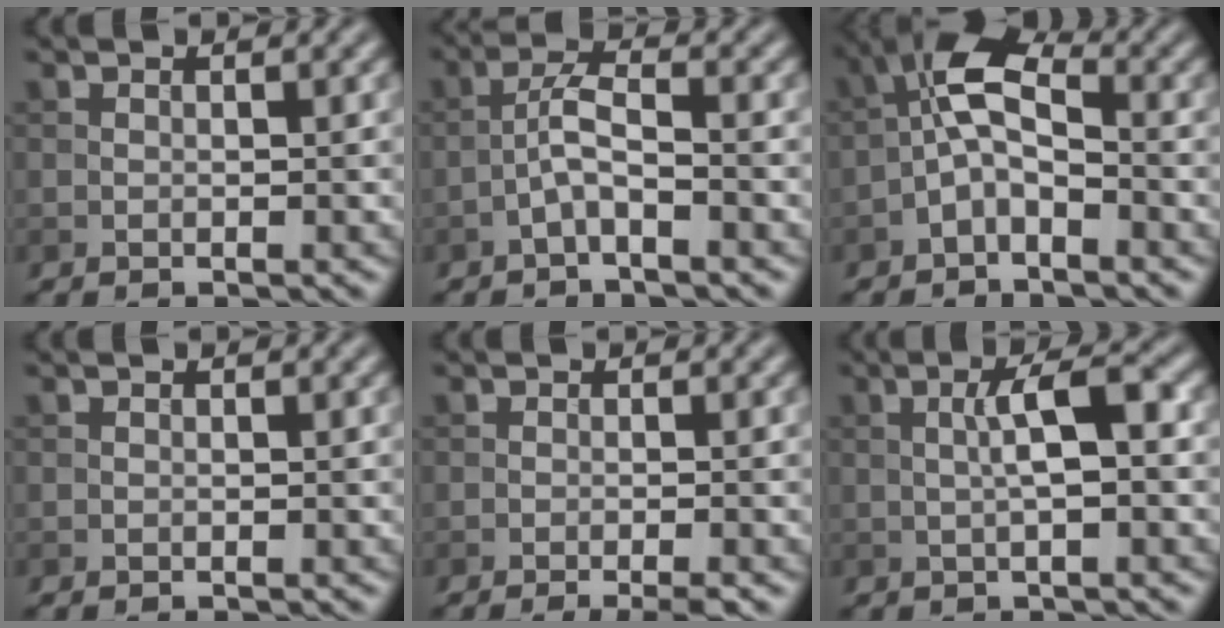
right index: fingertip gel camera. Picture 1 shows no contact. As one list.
[{"total": 2.7, "force": [-1.4, 0.5, 2.3], "torque": [-0.048, 0.011, -0.034]}, {"total": 4.8, "force": [-1.4, 2.1, 4.0], "torque": [-0.077, 0.018, -0.040]}, {"total": 0.0}, {"total": 2.4, "force": [-1.4, 0.3, 1.9], "torque": [-0.024, 0.000, -0.026]}, {"total": 3.8, "force": [0.2, 0.7, 3.8], "torque": [-0.067, 0.009, 0.002]}]